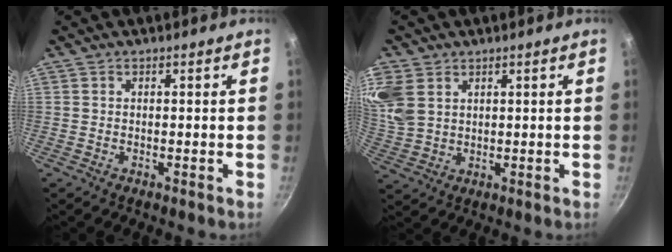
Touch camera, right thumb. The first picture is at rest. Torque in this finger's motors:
{"motor_torque": [0.62, 0.79, 1.16, 1.14, 0.59]}